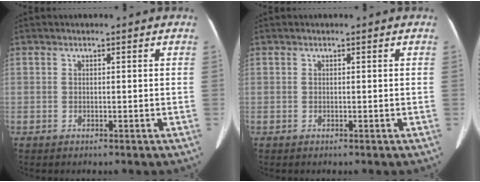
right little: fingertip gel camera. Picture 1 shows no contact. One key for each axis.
{"total": 0.0}